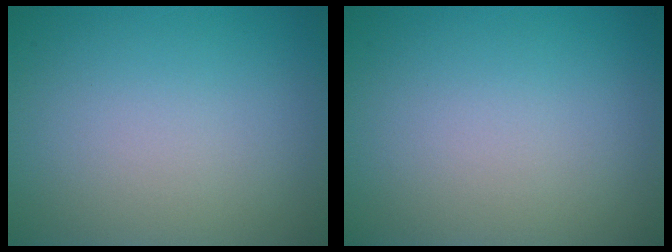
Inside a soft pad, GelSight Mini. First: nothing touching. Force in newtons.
{"total": 0.0}